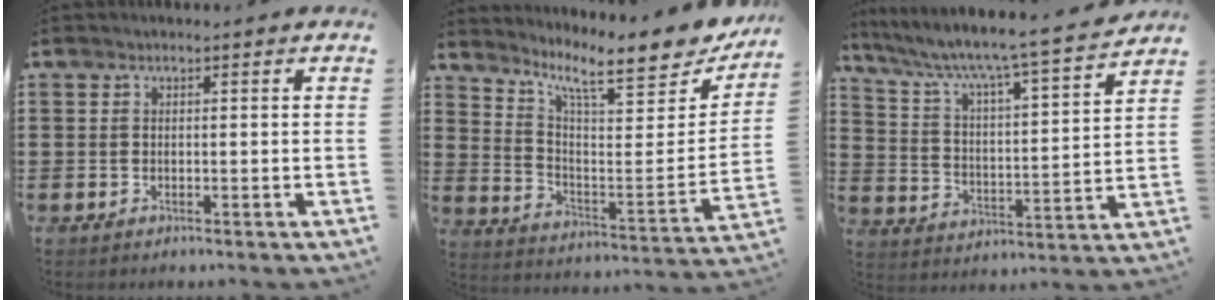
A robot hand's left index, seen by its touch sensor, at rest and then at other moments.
{"total": 10.5, "force": [8.4, 1.7, 6.0], "torque": [-0.121, -0.067, 0.133]}
{"total": 5.1, "force": [4.4, -0.1, 2.7], "torque": [-0.074, -0.044, 0.060]}